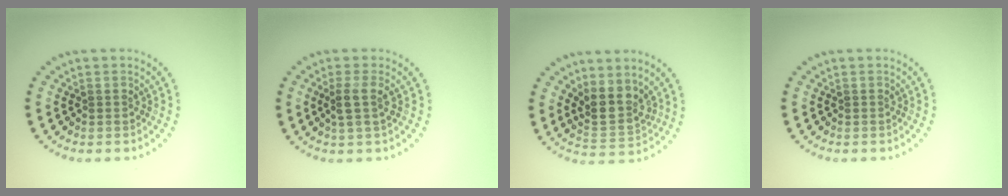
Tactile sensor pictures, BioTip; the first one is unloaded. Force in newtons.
{"total": 2.0, "press": 1.6, "slide": 1.2}
{"total": 3.6, "press": 2.8, "slide": 2.2}
{"total": 0.0}